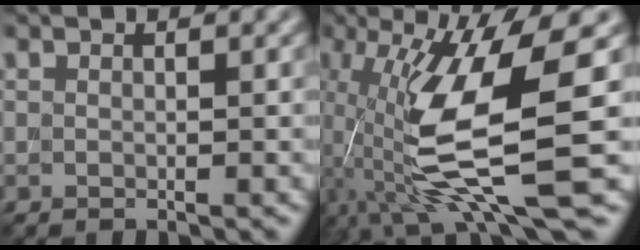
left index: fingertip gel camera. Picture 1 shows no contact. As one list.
[{"total": 12.3, "force": [-1.1, 2.9, 11.8], "torque": [-0.232, -0.009, -0.016]}]